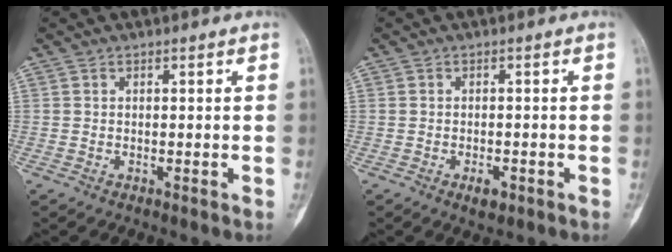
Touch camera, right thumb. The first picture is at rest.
{"total": 1.1, "force": [-0.7, 0.5, 0.6], "torque": [-0.009, 0.002, -0.012]}